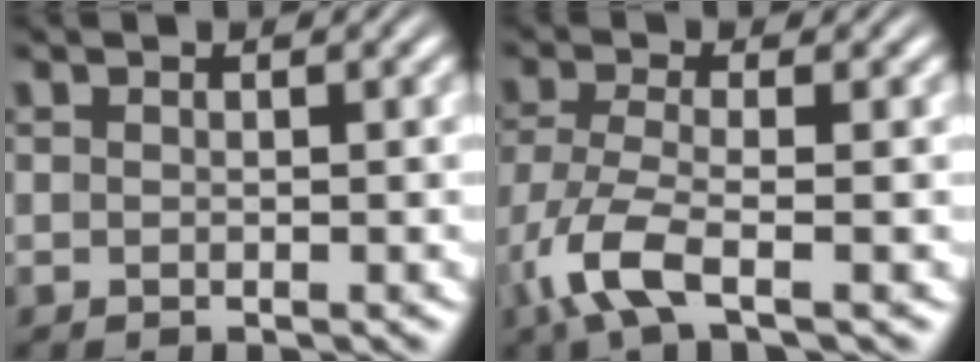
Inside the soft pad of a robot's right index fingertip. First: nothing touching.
{"total": 4.4, "force": [-1.9, 1.7, 3.6], "torque": [-0.099, -0.032, -0.016]}